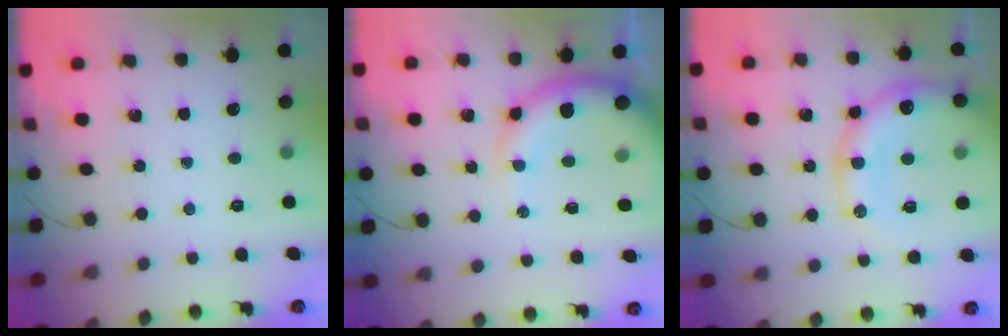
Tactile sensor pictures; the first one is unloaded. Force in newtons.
{"total": 12.8, "press": 12.5, "slide": 2.8}
{"total": 20.2, "press": 19.9, "slide": 3.5}